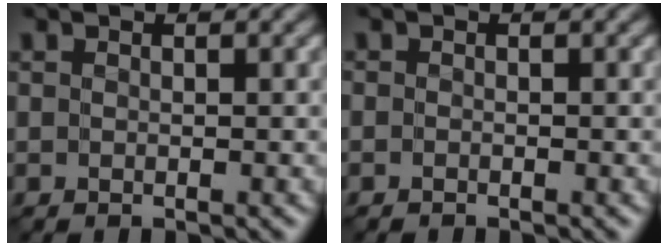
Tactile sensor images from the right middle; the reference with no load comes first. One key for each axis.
{"total": 0.5, "fx": -0.5, "fy": 0.0, "fz": -0.2, "tx": 0.005, "ty": -0.002, "tz": -0.011}